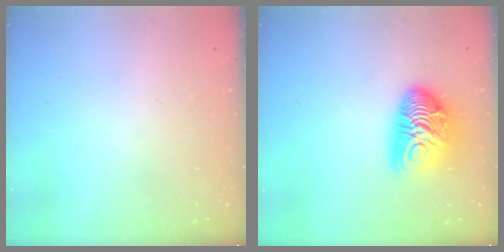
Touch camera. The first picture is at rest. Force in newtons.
{"total": 14.9, "press": 14.9, "slide": 0.2}